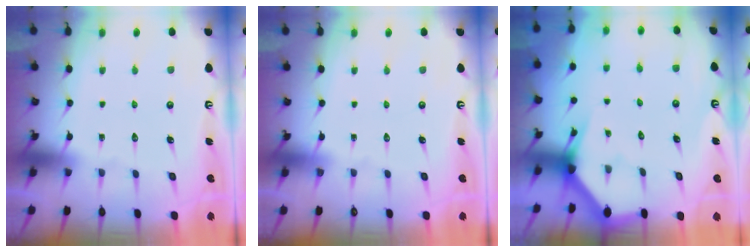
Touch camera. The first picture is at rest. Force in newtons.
{"total": 0.0}
{"total": 3.0, "press": 3.0, "slide": 0.1}